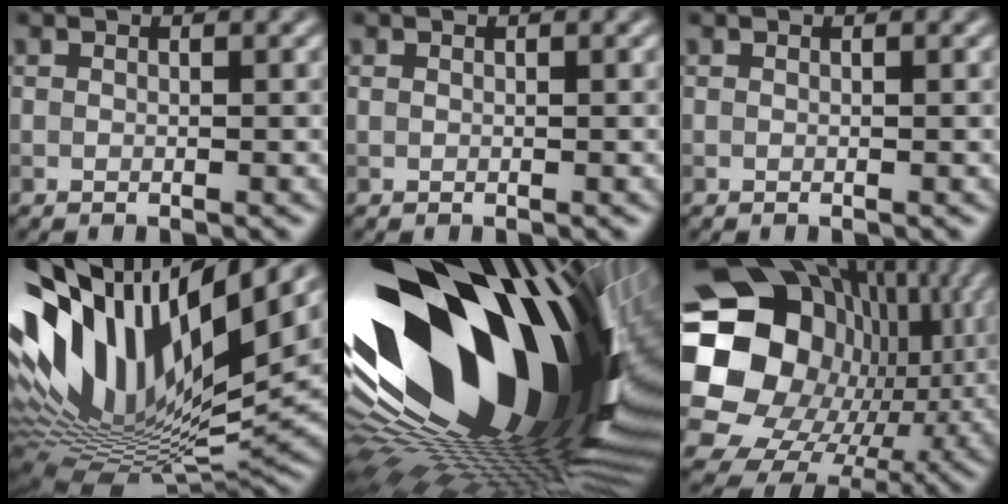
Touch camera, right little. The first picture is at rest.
{"total": 0.0}
{"total": 0.0}
{"total": 17.0, "force": [5.2, 8.2, 14.0], "torque": [-0.275, 0.012, 0.087]}
{"total": 22.0, "force": [3.5, 10.1, 19.2], "torque": [-0.334, -0.025, 0.039]}
{"total": 22.0, "force": [3.6, 18.9, 10.8], "torque": [-0.191, -0.018, 0.066]}